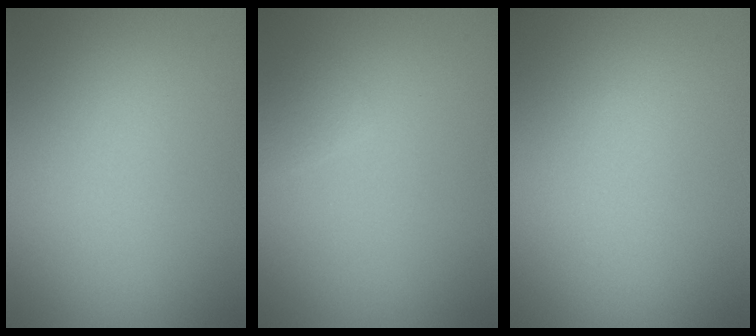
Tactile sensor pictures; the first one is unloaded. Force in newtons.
{"total": 0.8, "press": 0.8, "slide": 0.1}
{"total": 0.0}